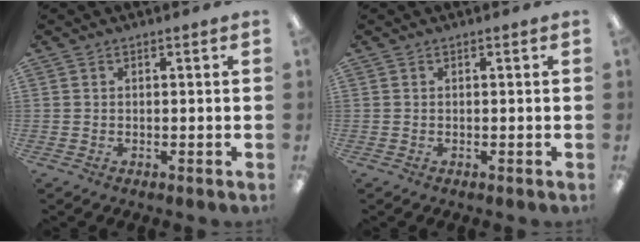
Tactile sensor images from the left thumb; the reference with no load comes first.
{"total": 0.0}